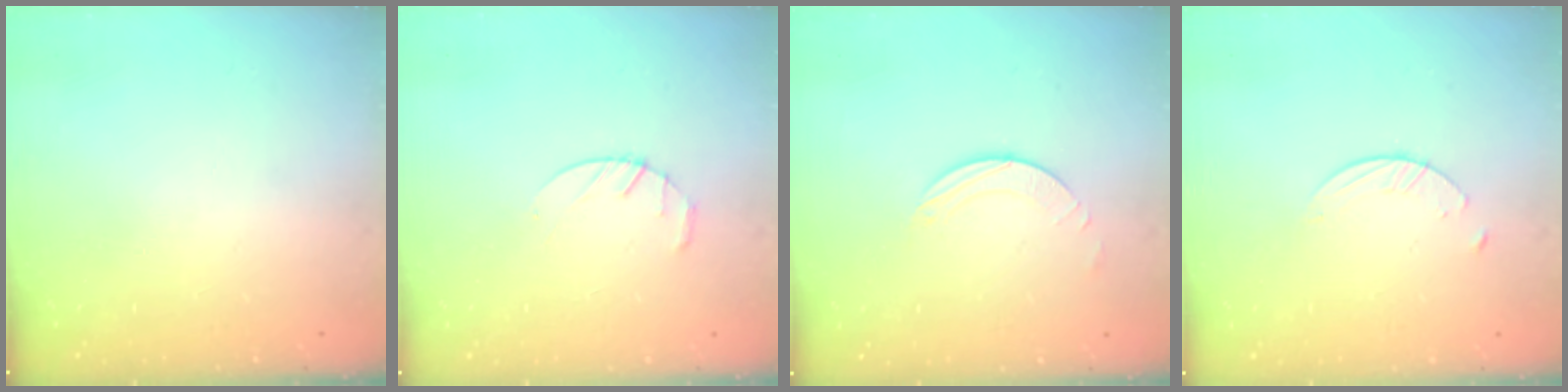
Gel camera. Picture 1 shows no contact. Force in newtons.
{"total": 3.2, "press": 3.2, "slide": 0.5}
{"total": 2.0, "press": 2.0, "slide": 0.2}
{"total": 2.7, "press": 2.6, "slide": 0.3}